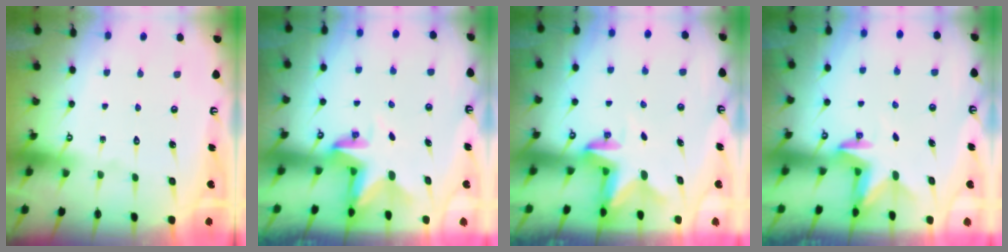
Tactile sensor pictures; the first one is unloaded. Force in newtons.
{"total": 3.2, "press": 3.2, "slide": 0.2}
{"total": 2.3, "press": 2.3, "slide": 0.4}
{"total": 3.0, "press": 2.9, "slide": 0.7}